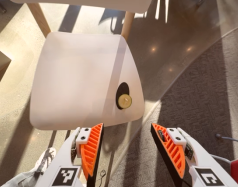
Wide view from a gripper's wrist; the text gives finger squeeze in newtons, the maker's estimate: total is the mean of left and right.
{"total": 0.0}